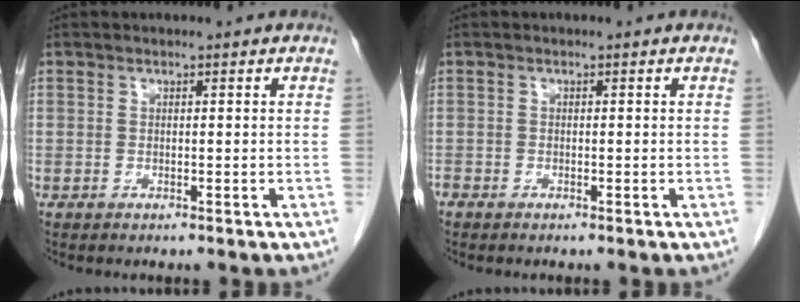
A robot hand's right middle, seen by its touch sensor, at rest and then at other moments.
{"total": 0.9, "force": [-0.8, 0.4, 0.2], "torque": [-0.007, 0.000, -0.016]}